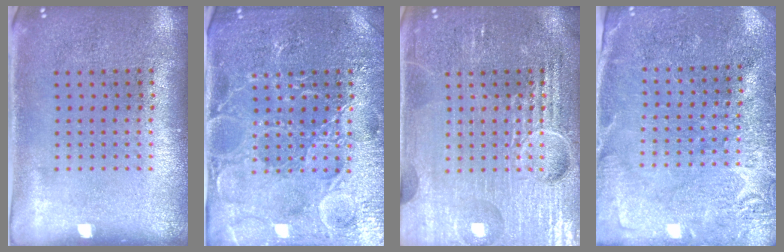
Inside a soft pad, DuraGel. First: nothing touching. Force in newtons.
{"total": 4.7, "press": 4.6, "slide": 1.2}
{"total": 7.1, "press": 7.0, "slide": 0.9}
{"total": 2.8, "press": 2.8, "slide": 0.1}